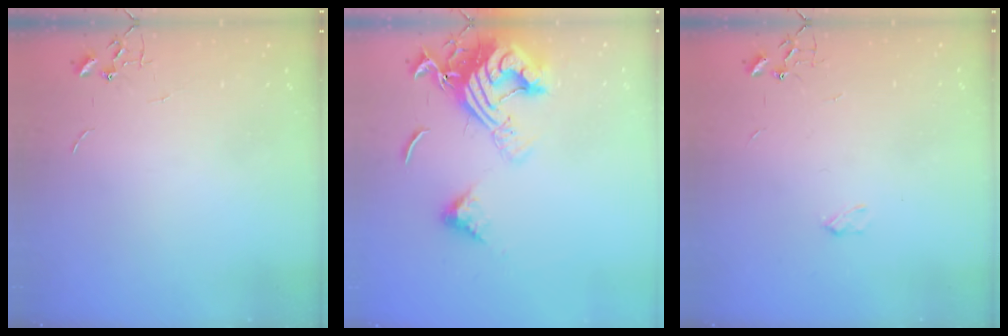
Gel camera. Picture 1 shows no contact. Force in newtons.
{"total": 18.0, "press": 17.9, "slide": 2.1}
{"total": 2.5, "press": 2.4, "slide": 0.4}